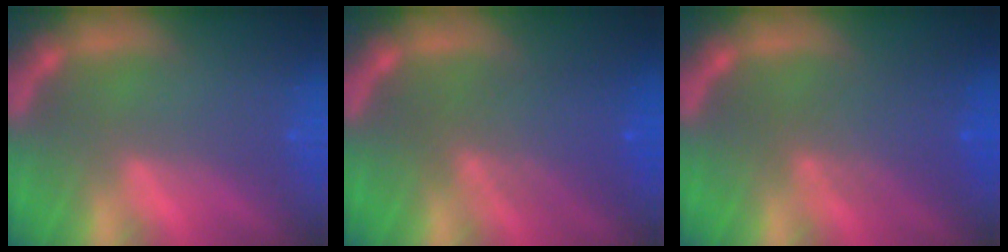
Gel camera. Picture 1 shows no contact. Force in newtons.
{"total": 5.6}
{"total": 4.6}